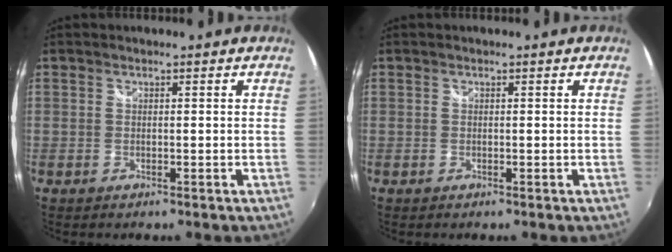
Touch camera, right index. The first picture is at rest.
{"total": 0.0}